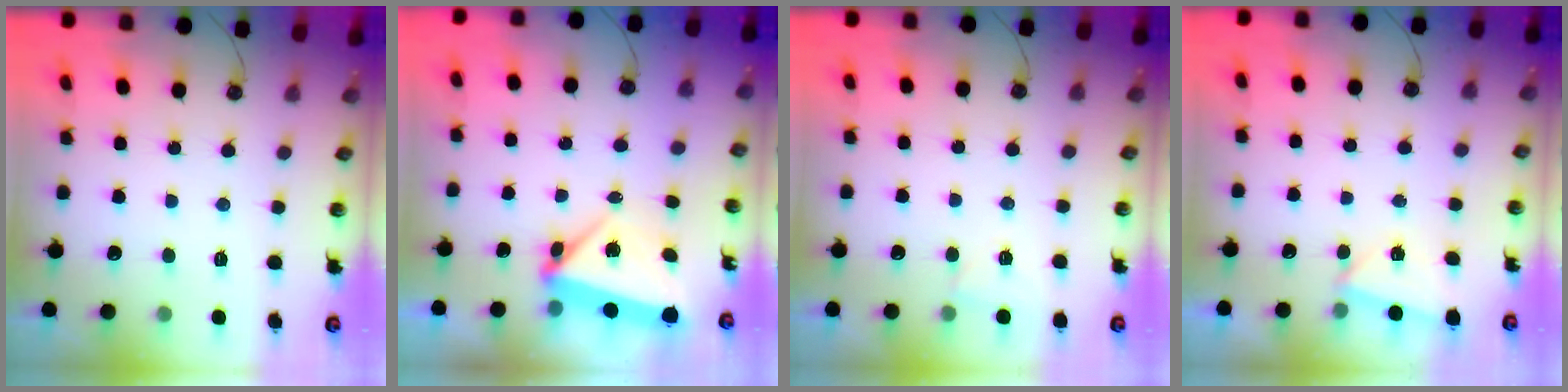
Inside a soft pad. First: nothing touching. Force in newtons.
{"total": 7.1, "press": 7.0, "slide": 0.7}
{"total": 3.1, "press": 2.3, "slide": 2.1}
{"total": 2.4, "press": 2.1, "slide": 1.1}